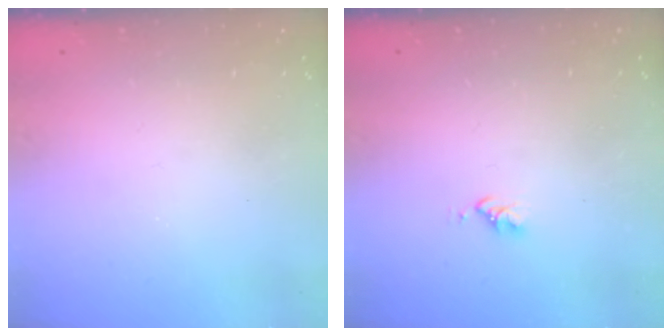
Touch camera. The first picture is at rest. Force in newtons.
{"total": 2.6, "press": 2.6, "slide": 0.4}